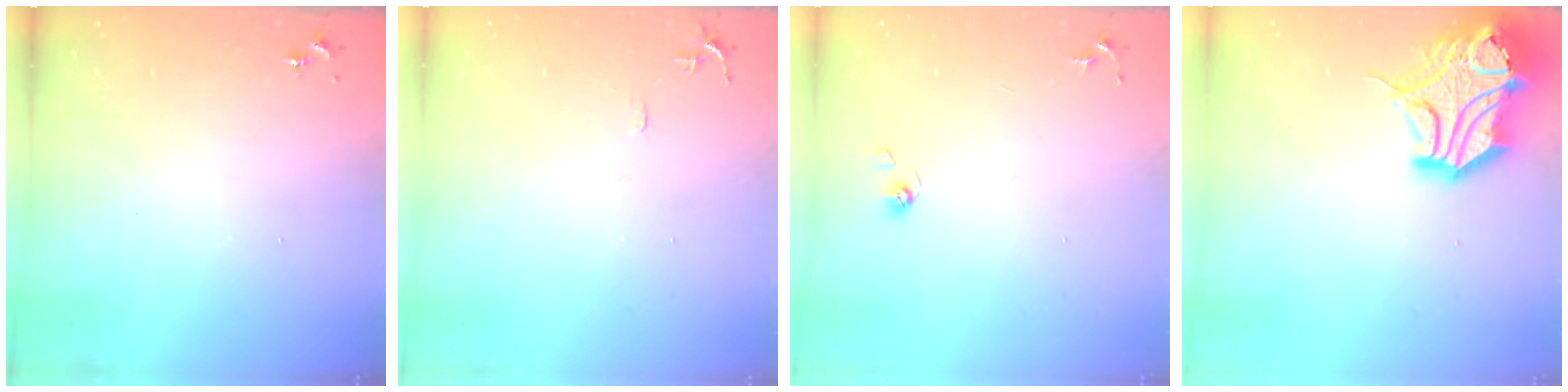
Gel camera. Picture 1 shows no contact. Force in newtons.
{"total": 5.3, "press": 5.2, "slide": 0.6}
{"total": 3.8, "press": 3.3, "slide": 1.8}
{"total": 19.2, "press": 19.0, "slide": 3.0}